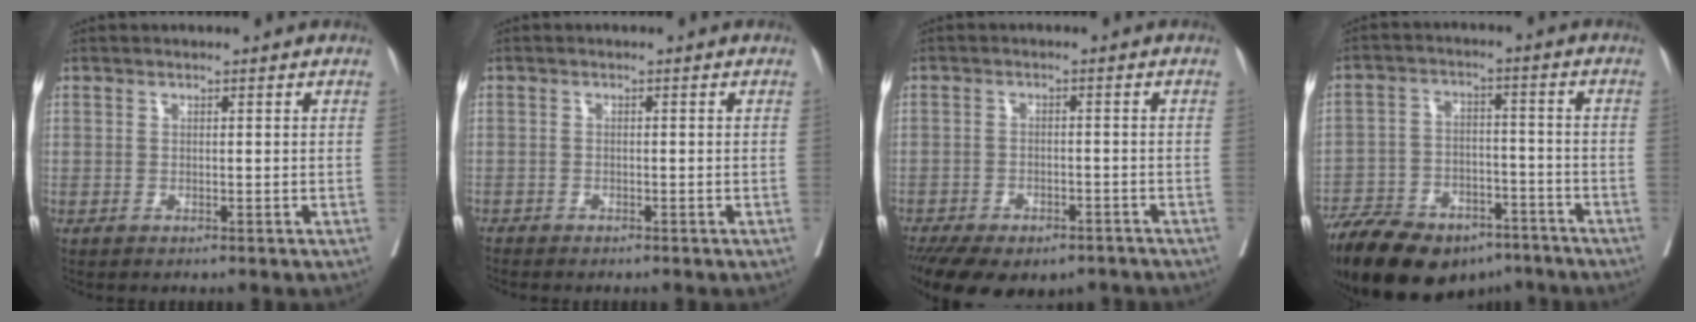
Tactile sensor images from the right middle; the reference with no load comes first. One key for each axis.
{"total": 1.3, "fx": -1.3, "fy": -0.1, "fz": 0.3, "tx": -0.009, "ty": -0.002, "tz": -0.027}
{"total": 15.3, "fx": -11.2, "fy": 7.1, "fz": 7.7, "tx": -0.166, "ty": -0.011, "tz": -0.156}
{"total": 19.4, "fx": -14.4, "fy": 8.8, "fz": 9.6, "tx": -0.202, "ty": -0.009, "tz": -0.229}